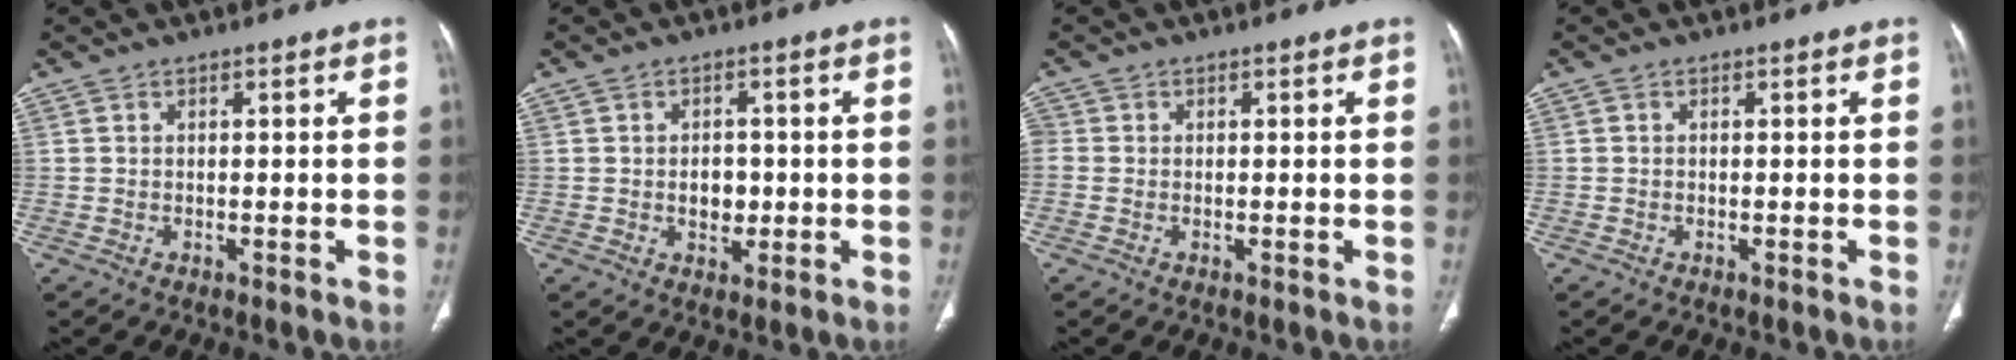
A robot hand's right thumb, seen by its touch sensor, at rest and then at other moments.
{"total": 4.0, "force": [-0.3, 3.0, 2.6], "torque": [-0.020, 0.004, 0.000]}
{"total": 1.5, "force": [0.0, 1.4, 0.6], "torque": [-0.011, 0.005, -0.004]}
{"total": 0.0}